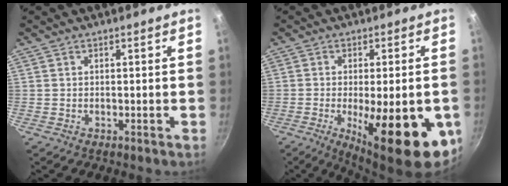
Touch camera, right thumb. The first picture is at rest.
{"total": 19.8, "force": [-6.1, 6.3, 17.8], "torque": [-0.220, -0.006, -0.074]}